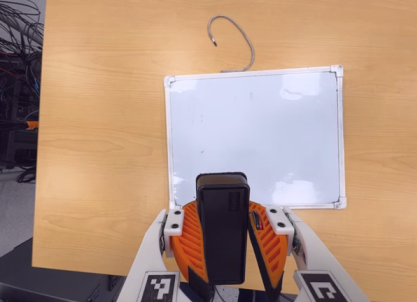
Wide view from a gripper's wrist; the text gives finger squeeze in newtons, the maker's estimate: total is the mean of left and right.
{"total": 11.0, "left": 10.5, "right": 11.6}